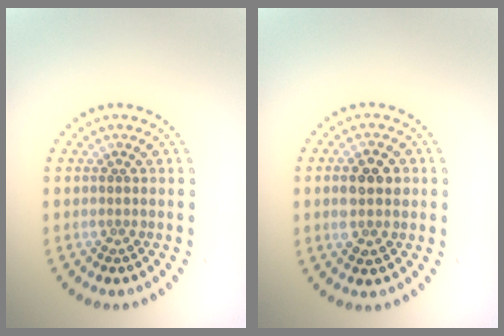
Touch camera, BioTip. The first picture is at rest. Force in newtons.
{"total": 3.9, "press": 3.9, "slide": 0.3}